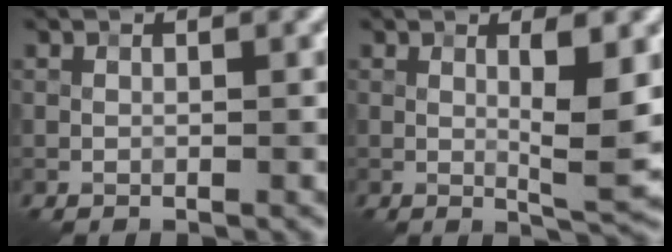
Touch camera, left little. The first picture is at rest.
{"total": 4.1, "force": [0.5, 0.6, 4.0], "torque": [-0.065, -0.011, 0.012]}